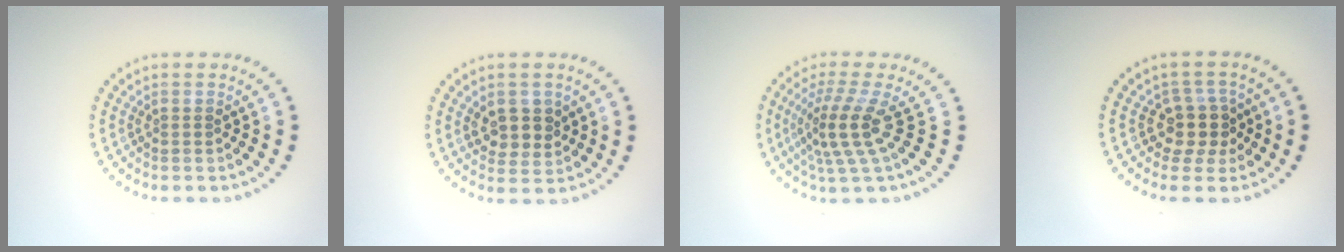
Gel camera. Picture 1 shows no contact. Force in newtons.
{"total": 2.9, "press": 2.8, "slide": 0.9}
{"total": 4.1, "press": 2.9, "slide": 2.9}
{"total": 2.9, "press": 2.3, "slide": 1.7}